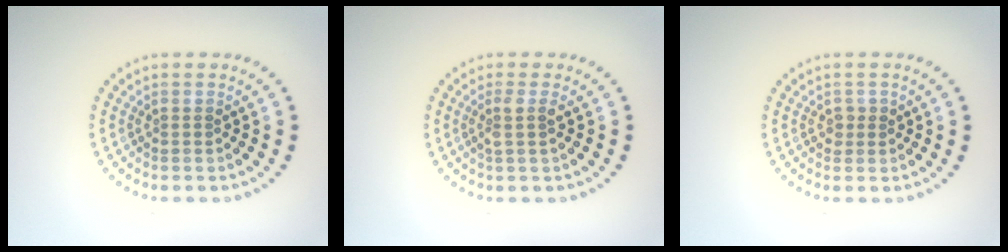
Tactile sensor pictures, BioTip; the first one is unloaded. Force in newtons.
{"total": 1.6, "press": 1.3, "slide": 0.9}
{"total": 1.0, "press": 0.9, "slide": 0.3}